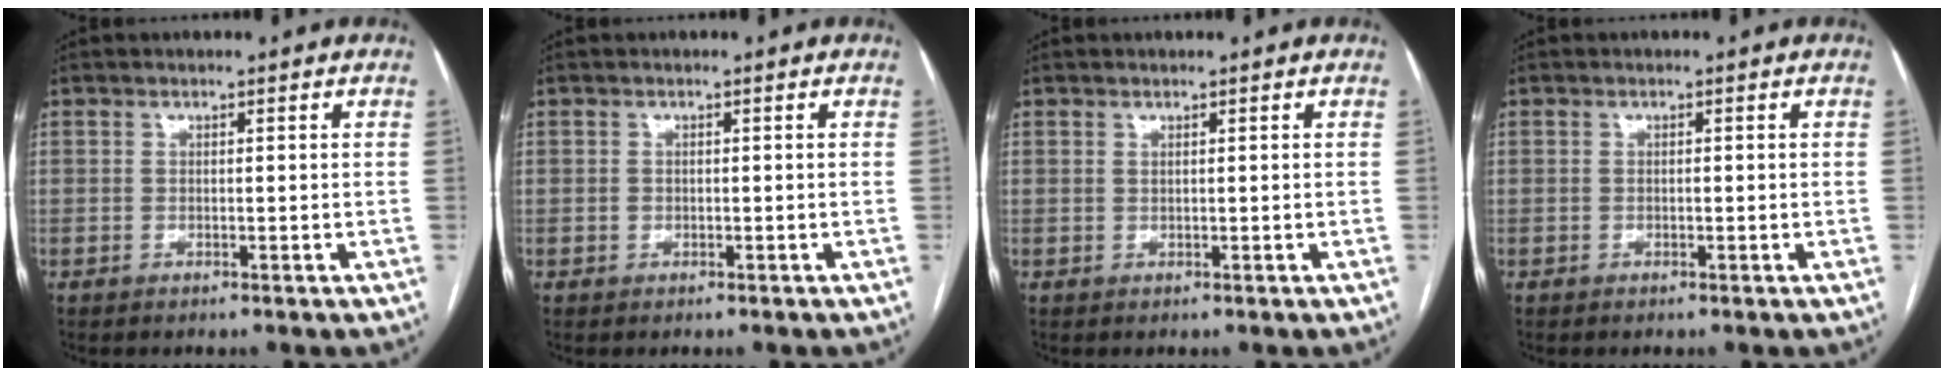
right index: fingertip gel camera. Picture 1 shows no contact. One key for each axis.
{"total": 0.5, "fx": -0.1, "fy": 0.5, "fz": 0.1, "tx": -0.003, "ty": 0.003, "tz": -0.003}
{"total": 0.0}
{"total": 0.0}